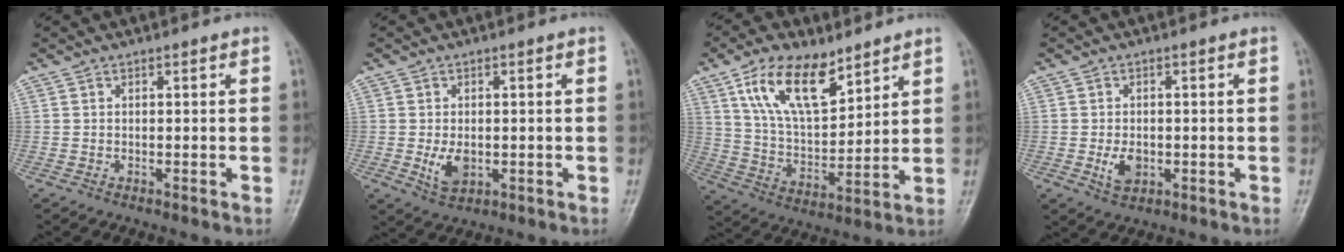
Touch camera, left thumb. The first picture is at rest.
{"total": 4.7, "force": [-0.9, 3.0, 3.4], "torque": [-0.051, -0.004, -0.008]}
{"total": 14.6, "force": [8.6, 6.9, 9.5], "torque": [-0.141, -0.039, 0.167]}
{"total": 4.1, "force": [-1.0, 2.8, 2.8], "torque": [-0.040, 0.000, -0.013]}